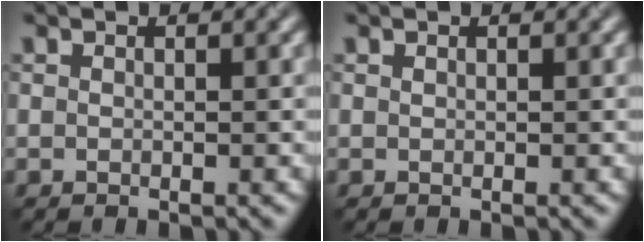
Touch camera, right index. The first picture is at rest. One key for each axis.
{"total": 0.0}